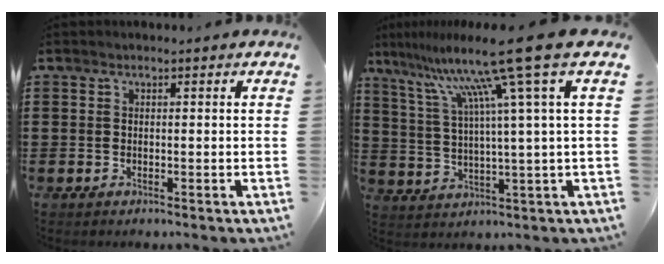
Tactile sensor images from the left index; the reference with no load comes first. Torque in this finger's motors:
{"motor_torque": [2.14, 0.00, 0.93, 0.21]}